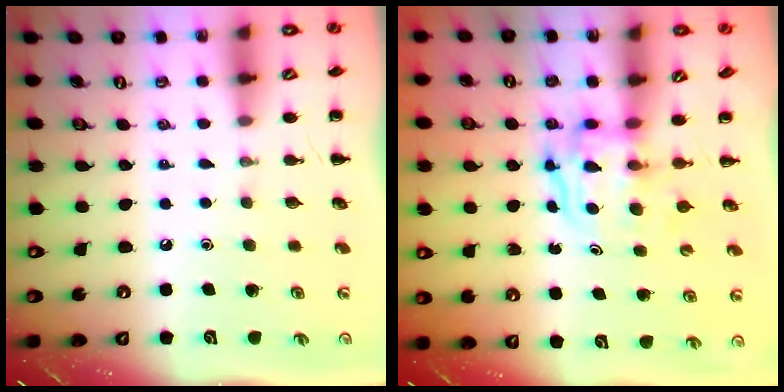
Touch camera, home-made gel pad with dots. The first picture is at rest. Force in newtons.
{"total": 3.7, "press": 3.6, "slide": 0.3}